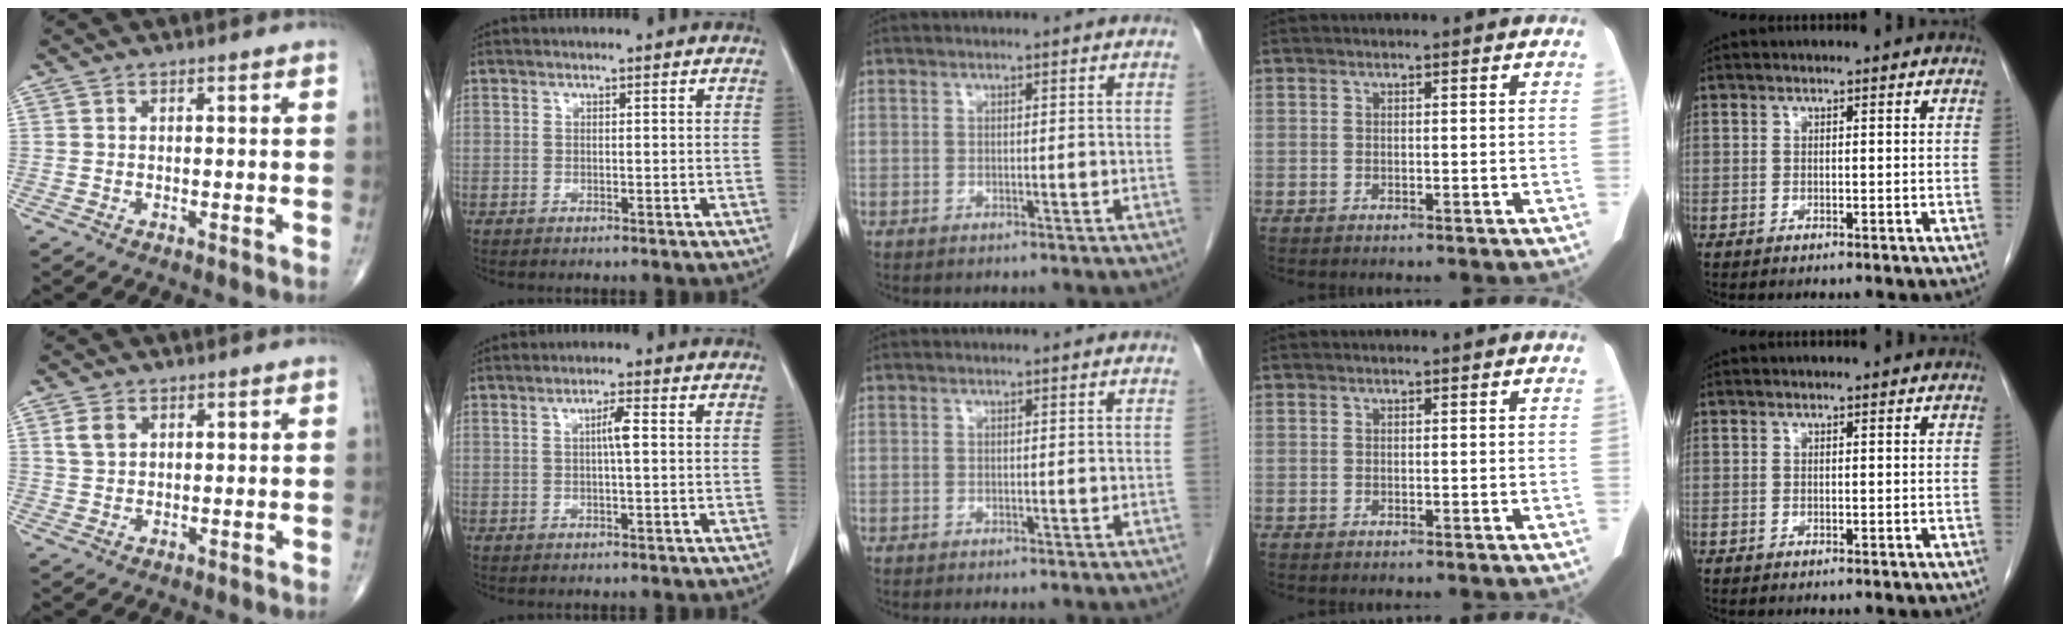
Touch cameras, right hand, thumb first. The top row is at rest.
{"thumb": {"total": 3.0, "force": [1.3, 2.0, 1.8], "torque": [-0.033, 0.001, 0.029]}, "index": {"total": 2.7, "force": [0.3, 0.1, 2.6], "torque": [-0.048, 0.002, 0.004]}, "middle": {"total": 0.7, "force": [-0.7, 0.1, 0.3], "torque": [-0.006, -0.002, -0.009]}}